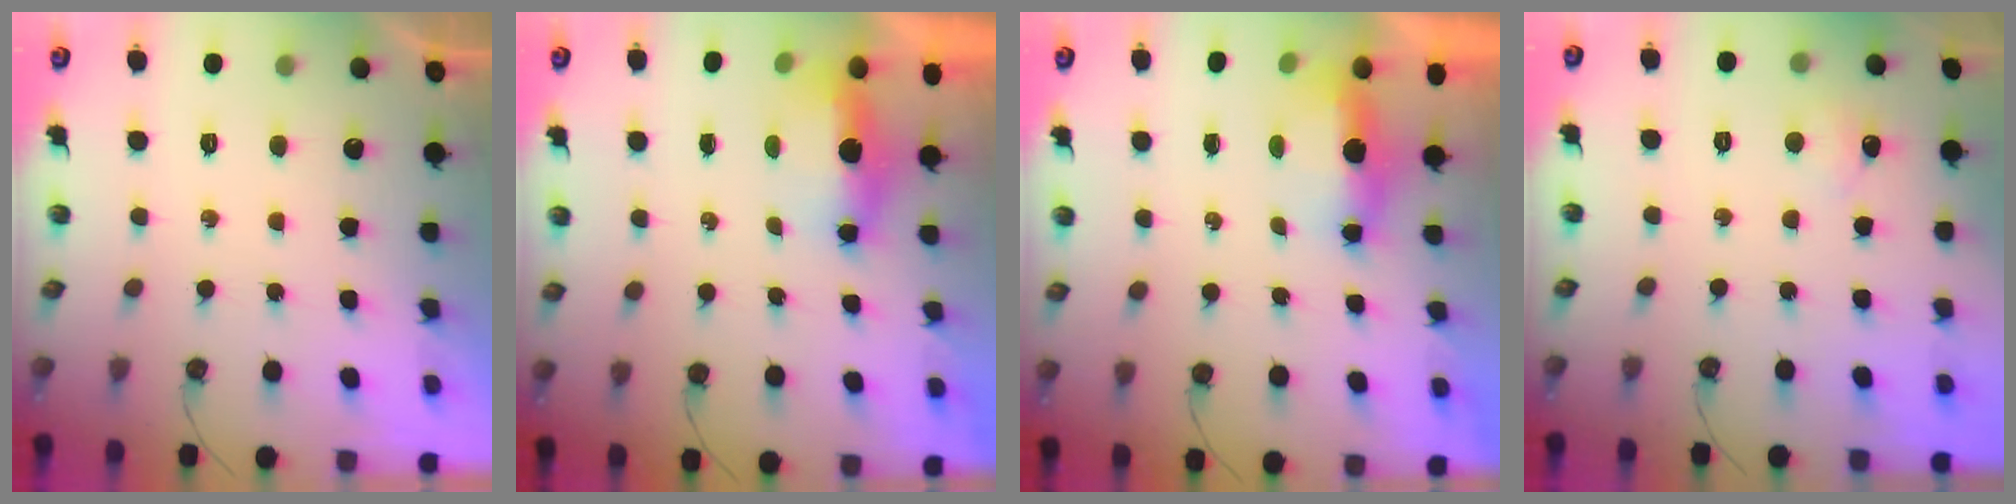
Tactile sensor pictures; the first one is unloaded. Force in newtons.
{"total": 14.0, "press": 7.0, "slide": 12.1}
{"total": 14.2, "press": 7.1, "slide": 12.4}
{"total": 4.4, "press": 4.4, "slide": 0.6}